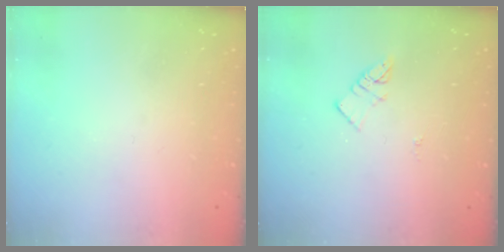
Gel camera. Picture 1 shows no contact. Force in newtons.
{"total": 3.3, "press": 3.3, "slide": 0.3}